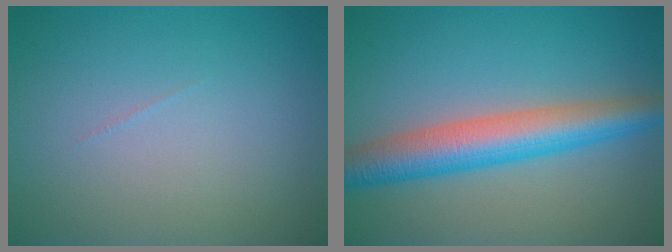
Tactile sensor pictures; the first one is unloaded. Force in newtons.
{"total": 6.3, "press": 6.3, "slide": 0.1}